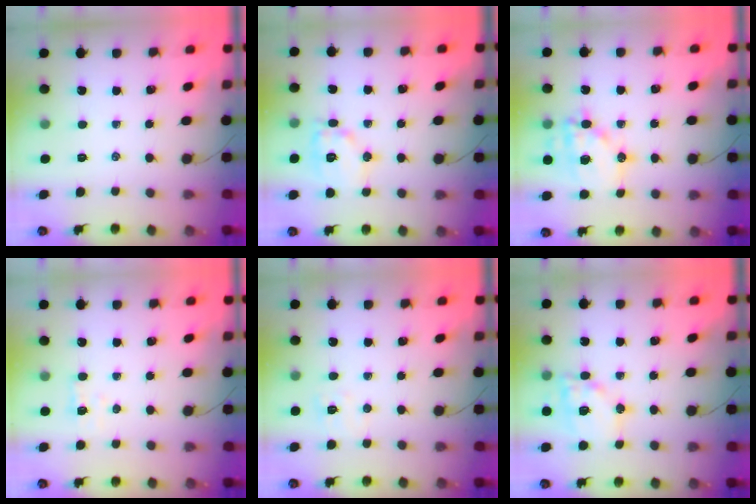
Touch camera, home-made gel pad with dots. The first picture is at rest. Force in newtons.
{"total": 11.2, "press": 11.2, "slide": 0.4}
{"total": 15.9, "press": 15.5, "slide": 3.4}
{"total": 2.9, "press": 2.8, "slide": 1.0}
{"total": 5.9, "press": 5.7, "slide": 1.5}
{"total": 13.6, "press": 13.3, "slide": 2.6}